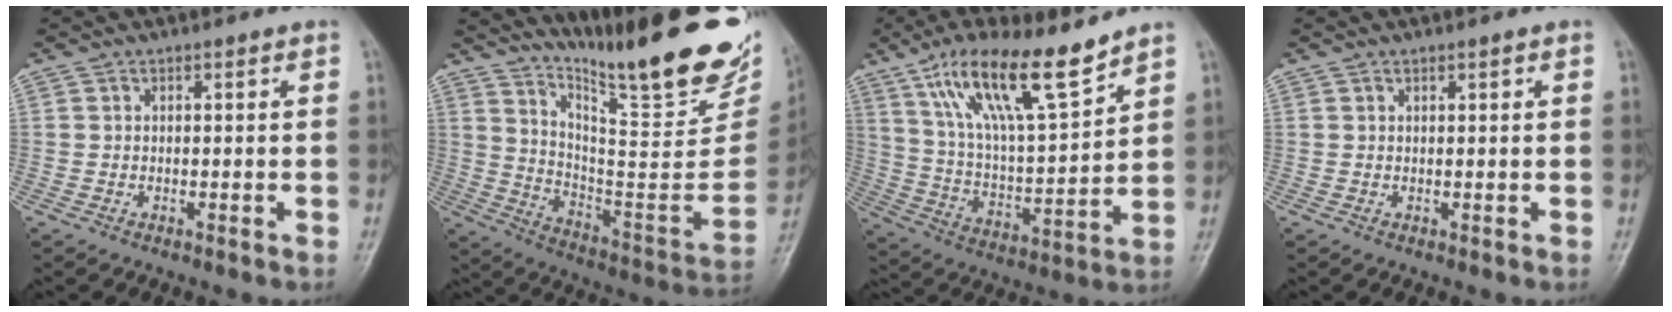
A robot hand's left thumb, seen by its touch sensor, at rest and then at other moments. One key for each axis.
{"total": 26.3, "fx": 20.2, "fy": 3.9, "fz": 16.3, "tx": -0.222, "ty": -0.137, "tz": 0.311}
{"total": 17.9, "fx": 12.1, "fy": 4.2, "fz": 12.5, "tx": -0.204, "ty": -0.055, "tz": 0.228}
{"total": 0.7, "fx": 0.5, "fy": 0.0, "fz": 0.5, "tx": -0.011, "ty": -0.004, "tz": 0.011}